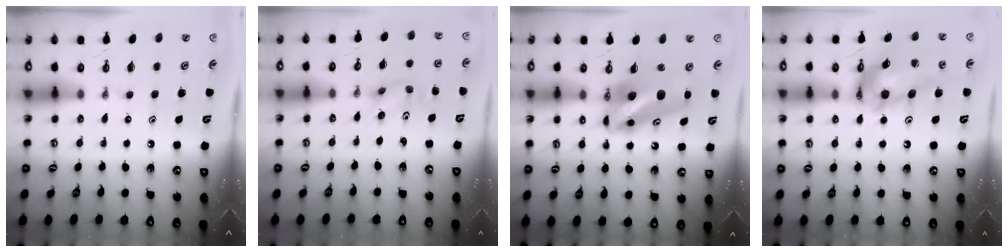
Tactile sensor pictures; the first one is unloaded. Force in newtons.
{"total": 3.4, "press": 3.2, "slide": 1.1}
{"total": 9.7, "press": 8.5, "slide": 4.5}
{"total": 15.1, "press": 15.0, "slide": 1.4}